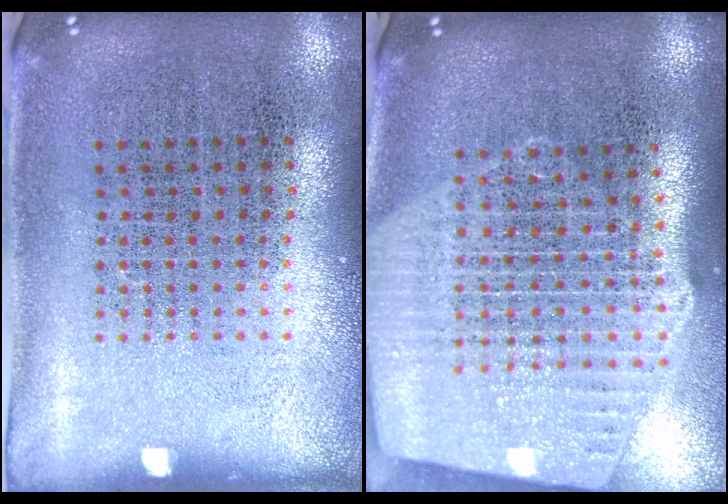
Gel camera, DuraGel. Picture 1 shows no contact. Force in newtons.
{"total": 2.7, "press": 2.3, "slide": 1.4}